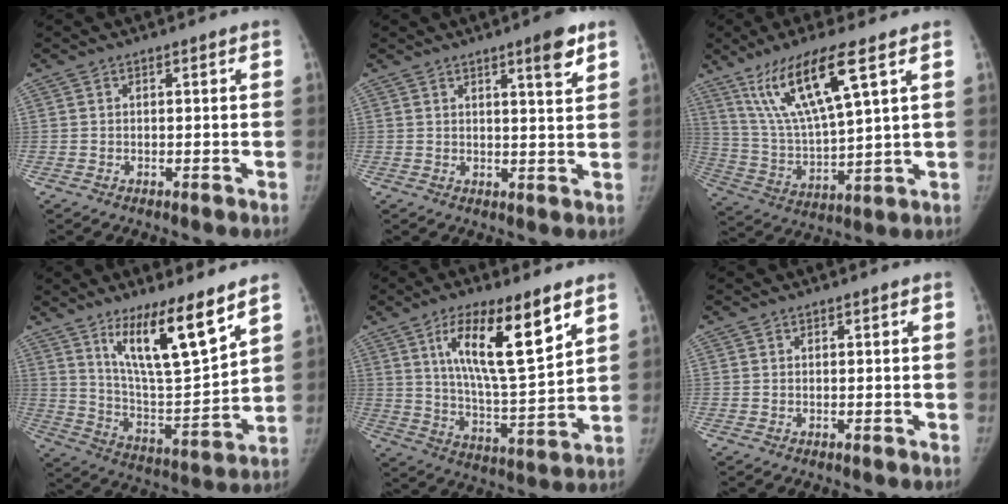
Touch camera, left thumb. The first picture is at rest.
{"total": 5.7, "force": [3.5, 0.8, 4.4], "torque": [-0.057, -0.021, 0.047]}
{"total": 15.7, "force": [8.4, 2.8, 13.0], "torque": [-0.261, -0.033, 0.173]}
{"total": 16.1, "force": [10.3, 3.1, 12.0], "torque": [-0.188, -0.073, 0.194]}
{"total": 17.2, "force": [8.4, 4.4, 14.3], "torque": [-0.228, -0.043, 0.152]}
{"total": 0.0}